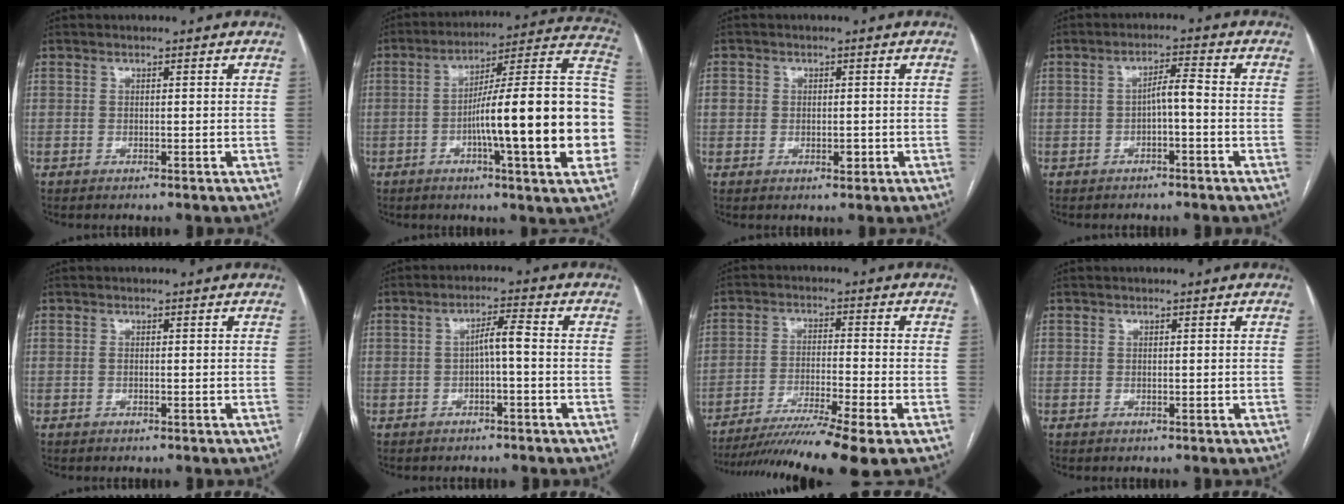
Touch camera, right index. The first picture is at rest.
{"total": 24.1, "force": [-4.0, 1.9, 23.7], "torque": [-0.256, 0.026, -0.061]}
{"total": 3.0, "force": [-0.3, 2.5, 1.6], "torque": [-0.019, 0.006, -0.001]}
{"total": 3.1, "force": [-0.8, 0.6, 3.0], "torque": [-0.048, 0.013, -0.012]}
{"total": 0.0}
{"total": 3.3, "force": [-0.5, 0.4, 3.2], "torque": [-0.052, 0.013, -0.006]}
{"total": 13.8, "force": [-10.9, -1.3, 8.4], "torque": [-0.140, -0.029, -0.178]}
{"total": 0.0}